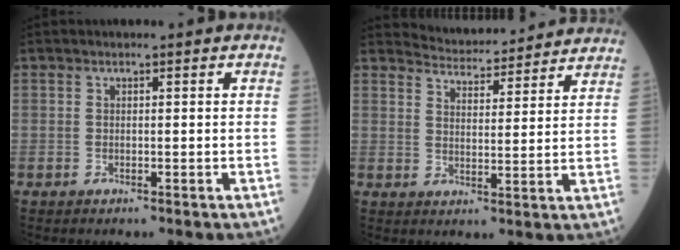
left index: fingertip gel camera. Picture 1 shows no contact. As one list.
[{"total": 11.3, "force": [11.1, 1.7, 1.4], "torque": [-0.019, 0.013, 0.144]}]